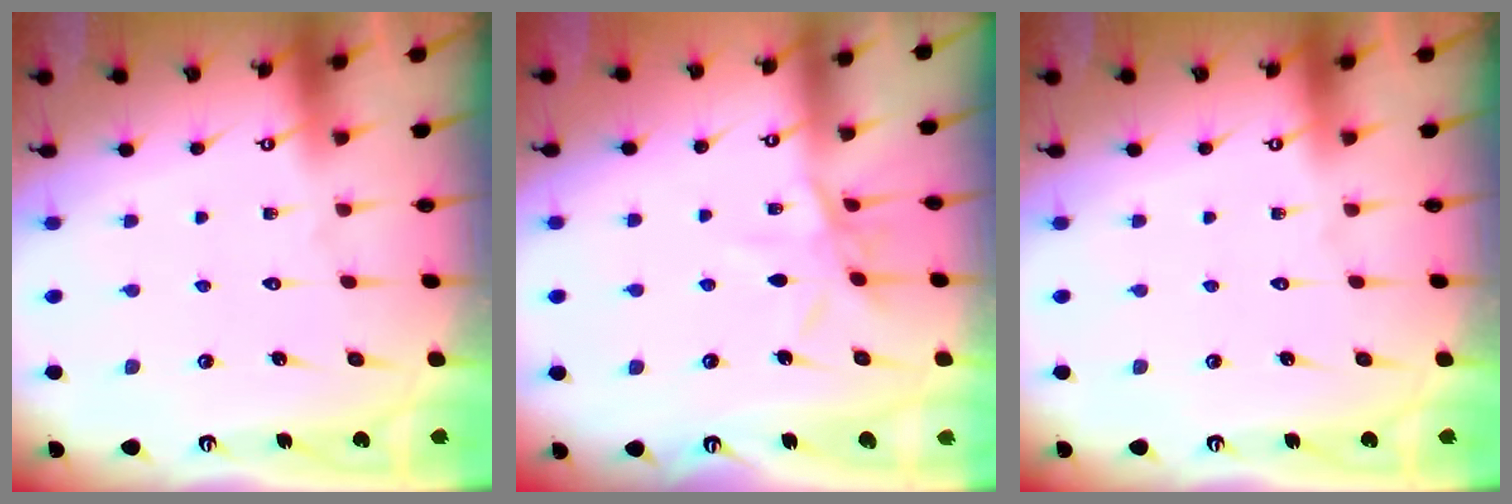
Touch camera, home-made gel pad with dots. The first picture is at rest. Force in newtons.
{"total": 8.4, "press": 8.3, "slide": 0.6}
{"total": 0.0}